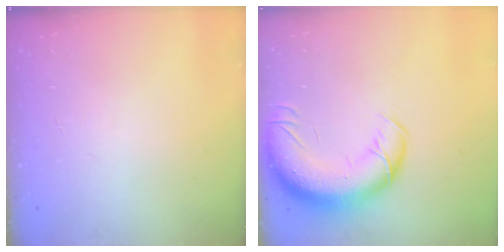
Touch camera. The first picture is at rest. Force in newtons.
{"total": 17.9, "press": 17.4, "slide": 4.1}